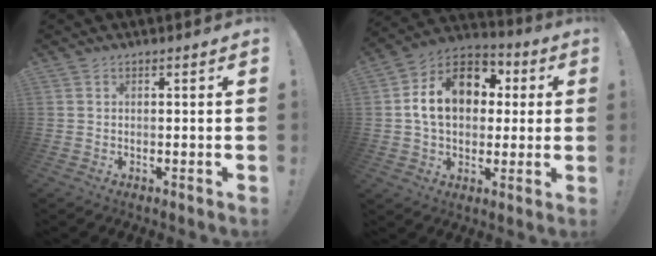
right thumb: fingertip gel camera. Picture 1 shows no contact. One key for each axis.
{"total": 17.2, "fx": 3.2, "fy": 12.7, "fz": 11.1, "tx": -0.163, "ty": 0.011, "tz": 0.065}